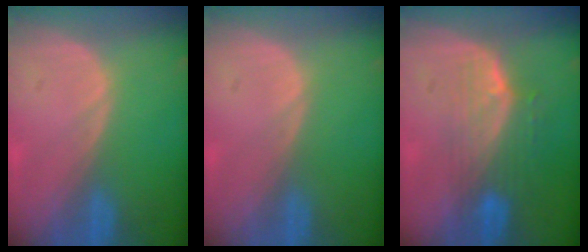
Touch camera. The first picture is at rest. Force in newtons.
{"total": 0.0}
{"total": 7.3, "press": 6.5, "slide": 3.3}